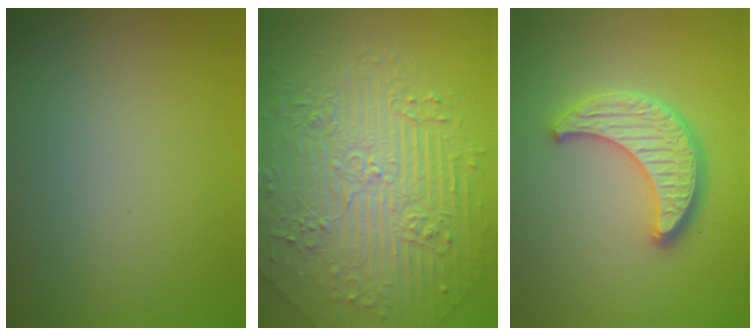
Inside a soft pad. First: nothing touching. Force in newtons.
{"total": 6.1, "press": 5.5, "slide": 2.6}
{"total": 4.5, "press": 3.8, "slide": 2.5}